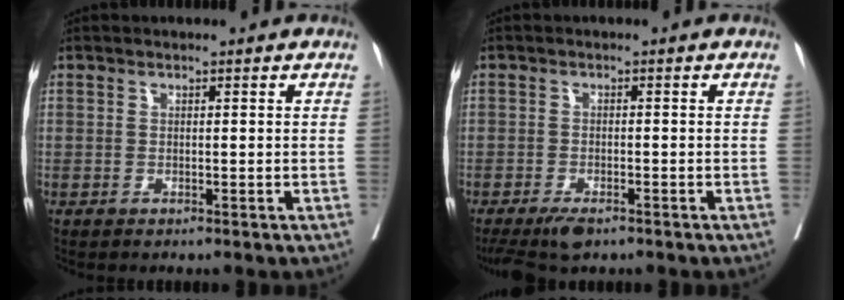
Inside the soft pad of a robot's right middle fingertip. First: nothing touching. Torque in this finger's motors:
{"motor_torque": [0.79, -0.63, 0.06, 0.04]}